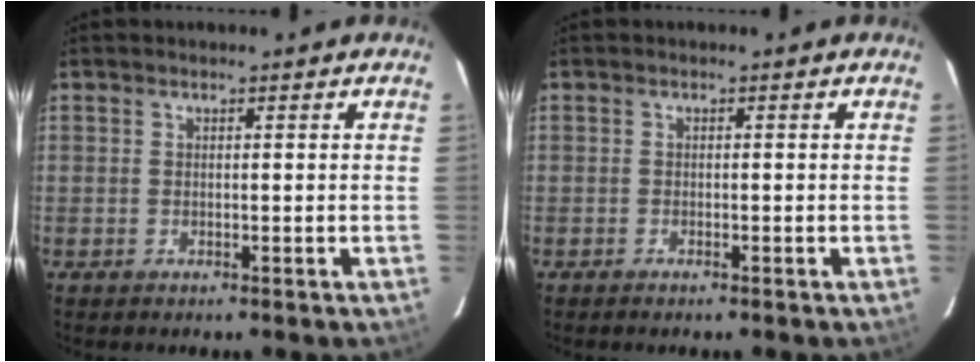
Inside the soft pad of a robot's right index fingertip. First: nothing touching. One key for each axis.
{"total": 0.7, "fx": -0.6, "fy": 0.2, "fz": 0.3, "tx": -0.006, "ty": -0.001, "tz": -0.013}